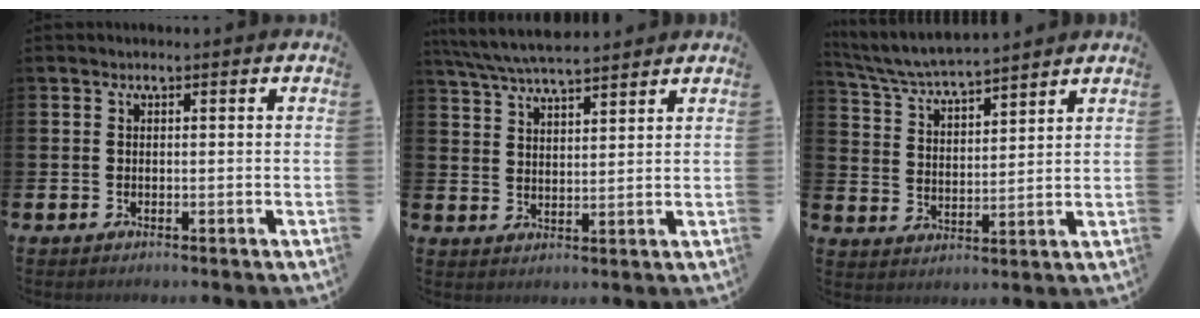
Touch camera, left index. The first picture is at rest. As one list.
[{"total": 6.2, "force": [5.9, 0.8, 1.7], "torque": [-0.059, -0.021, 0.109]}, {"total": 6.0, "force": [5.8, 0.3, 1.1], "torque": [-0.050, -0.037, 0.103]}]